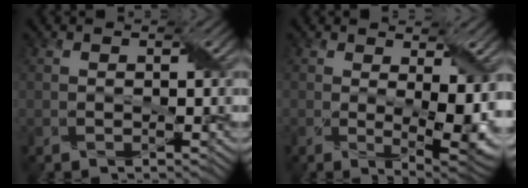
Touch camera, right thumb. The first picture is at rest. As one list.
[{"total": 7.7, "force": [0.4, 3.6, 6.9], "torque": [-0.113, -0.024, 0.024]}]